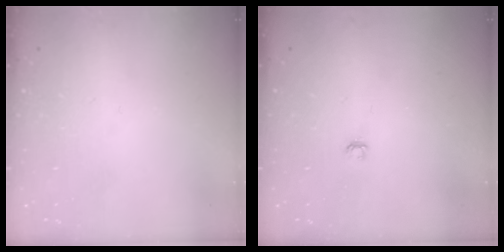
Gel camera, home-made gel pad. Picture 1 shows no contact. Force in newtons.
{"total": 2.8, "press": 2.8, "slide": 0.3}